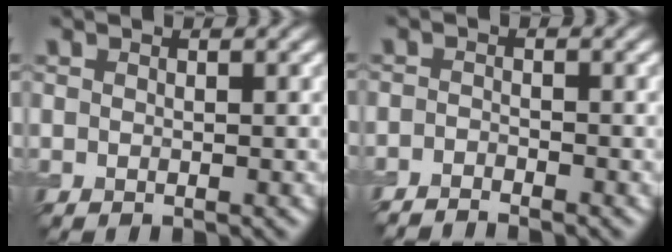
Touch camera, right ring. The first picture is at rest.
{"total": 2.3, "force": [-2.2, 0.2, 0.5], "torque": [-0.009, 0.002, -0.045]}